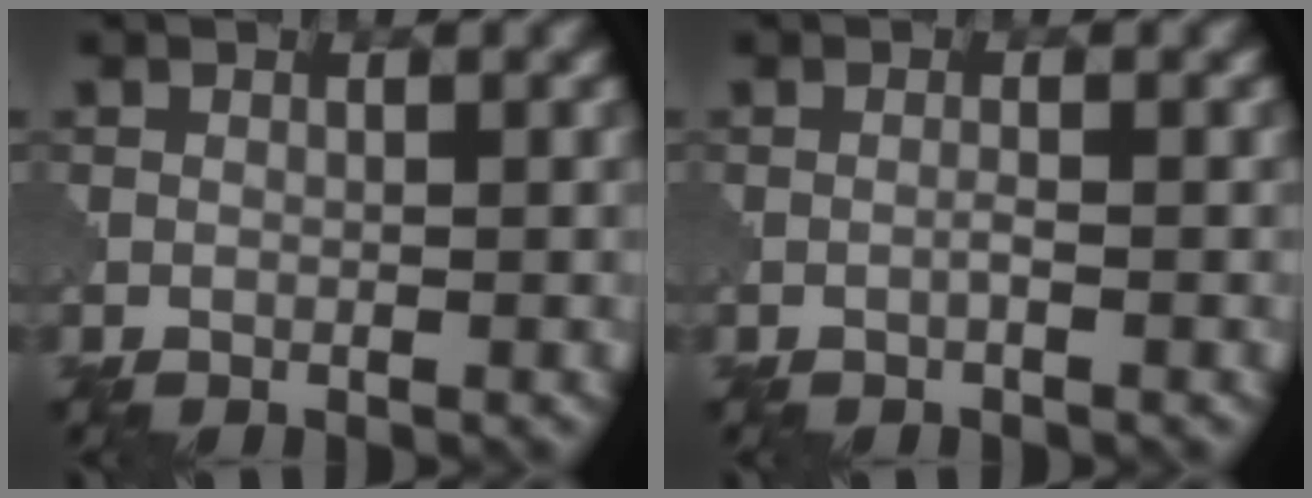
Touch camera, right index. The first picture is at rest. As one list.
[{"total": 0.6, "force": [-0.3, -0.1, 0.6], "torque": [-0.012, 0.002, -0.008]}]